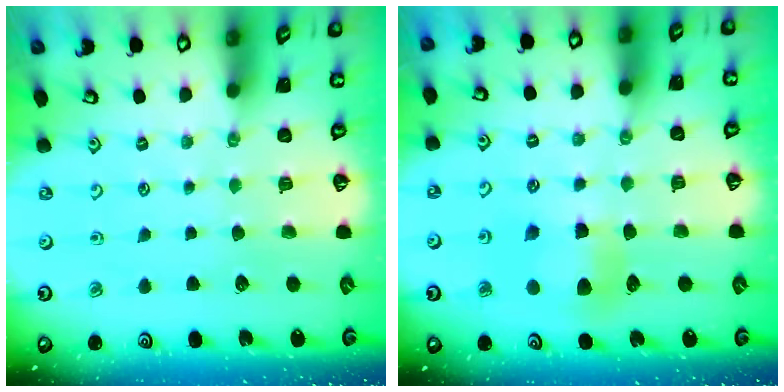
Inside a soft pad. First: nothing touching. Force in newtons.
{"total": 6.7, "press": 6.7, "slide": 0.6}